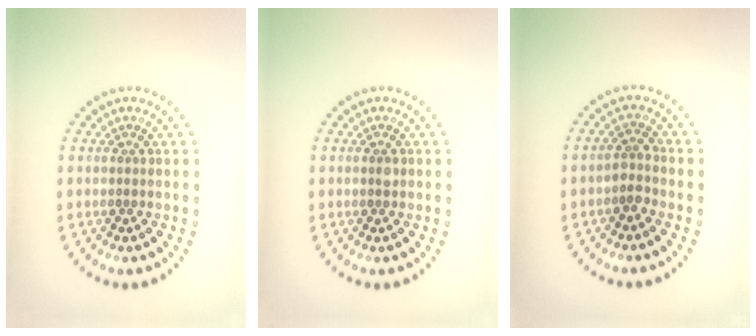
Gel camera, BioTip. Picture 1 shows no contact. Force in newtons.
{"total": 0.8, "press": 0.8, "slide": 0.1}
{"total": 1.7, "press": 1.3, "slide": 1.0}